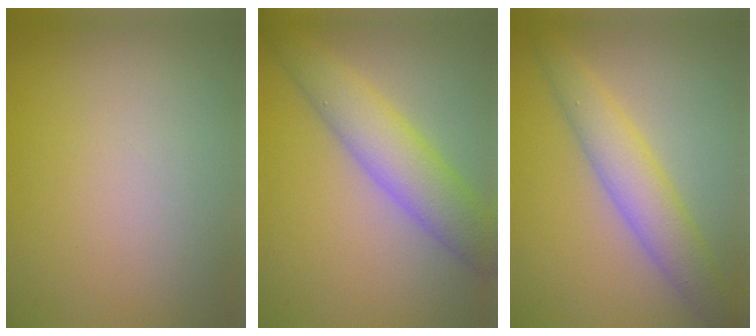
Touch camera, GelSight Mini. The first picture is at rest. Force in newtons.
{"total": 5.7, "press": 5.7, "slide": 0.1}
{"total": 4.5, "press": 4.5, "slide": 0.1}